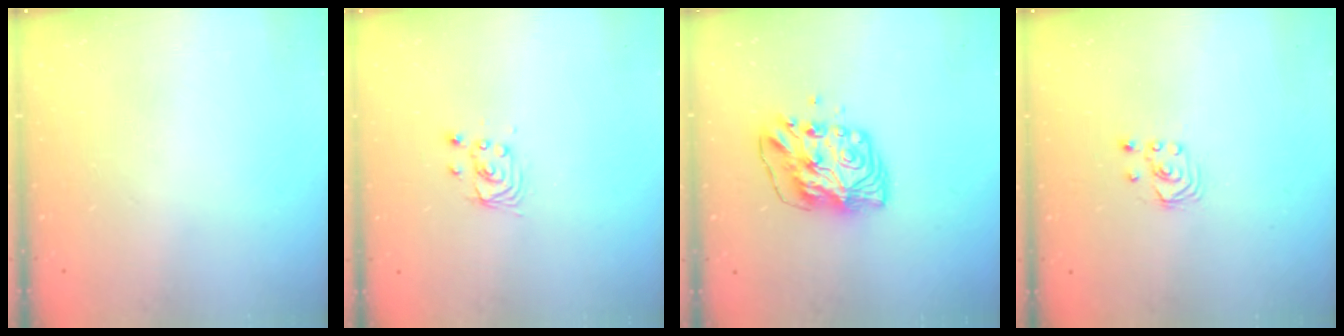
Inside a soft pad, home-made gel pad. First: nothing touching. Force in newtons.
{"total": 2.9, "press": 2.9, "slide": 0.0}
{"total": 8.5, "press": 8.4, "slide": 1.3}
{"total": 1.8, "press": 1.8, "slide": 0.2}